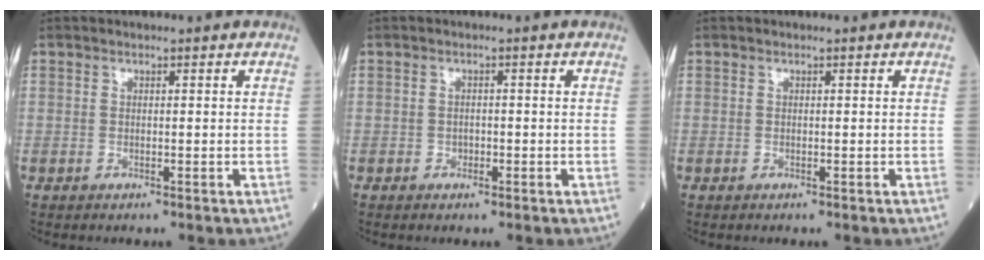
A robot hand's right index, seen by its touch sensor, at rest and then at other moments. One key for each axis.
{"total": 1.0, "fx": -0.5, "fy": 0.8, "fz": 0.3, "tx": -0.005, "ty": 0.002, "tz": -0.008}
{"total": 0.0}